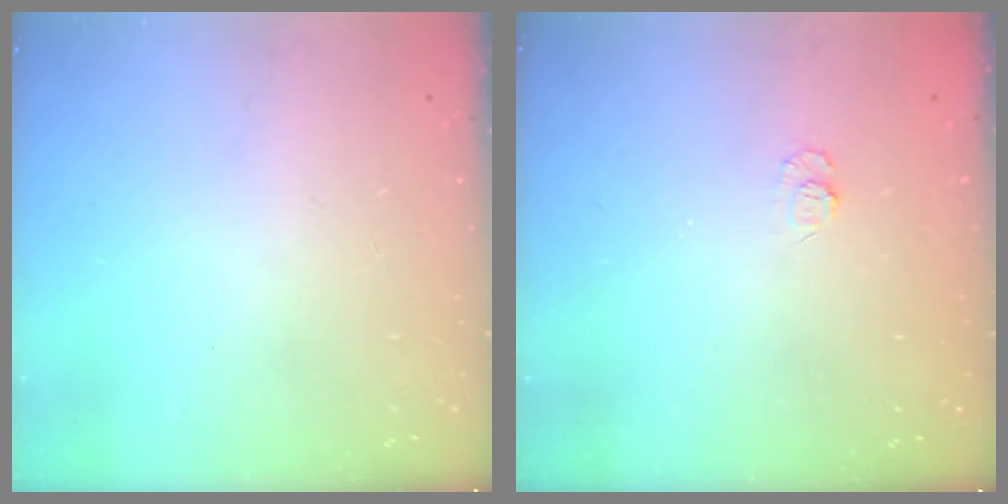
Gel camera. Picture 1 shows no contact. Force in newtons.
{"total": 4.7, "press": 4.5, "slide": 1.0}